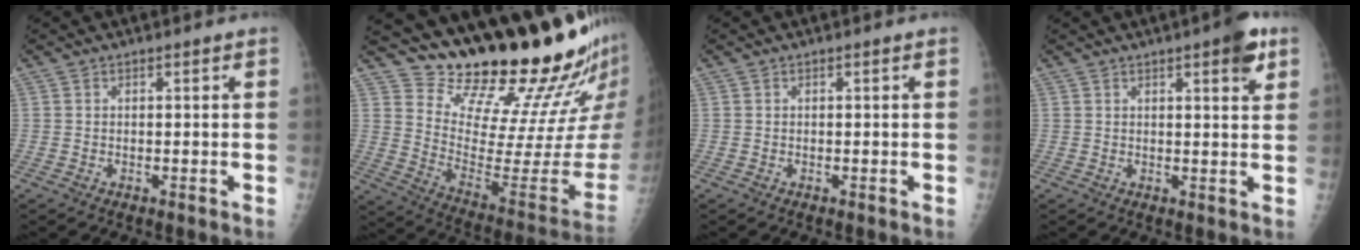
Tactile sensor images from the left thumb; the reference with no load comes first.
{"total": 24.9, "force": [21.7, 5.2, 11.2], "torque": [-0.127, -0.184, 0.313]}
{"total": 0.0}
{"total": 5.4, "force": [3.0, 1.3, 4.3], "torque": [-0.047, -0.010, 0.033]}